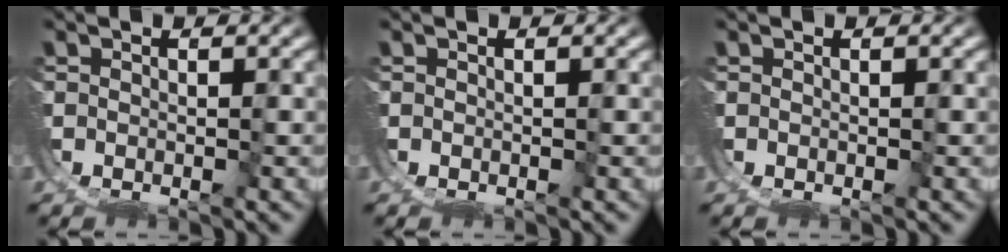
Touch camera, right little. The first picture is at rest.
{"total": 0.0}
{"total": 0.0}